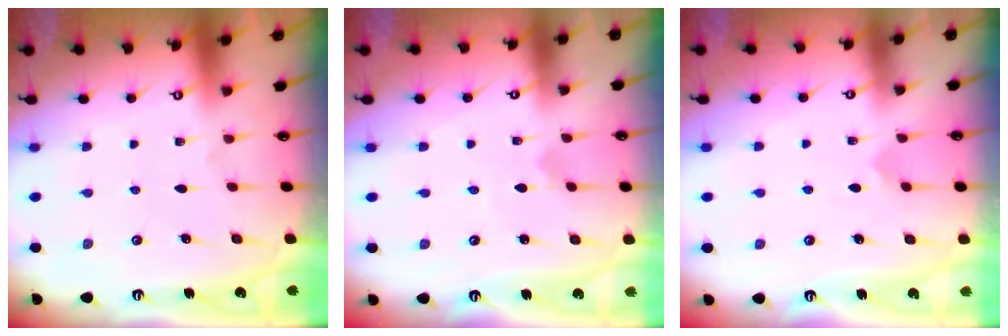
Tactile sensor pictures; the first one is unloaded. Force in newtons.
{"total": 0.8, "press": 0.8, "slide": 0.0}
{"total": 3.9, "press": 3.9, "slide": 0.3}